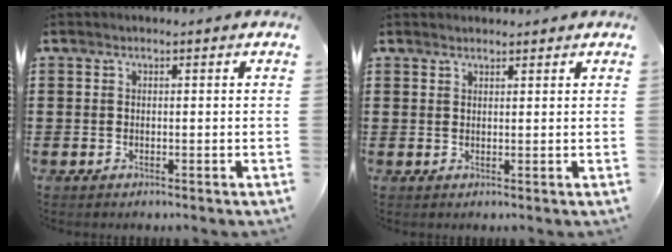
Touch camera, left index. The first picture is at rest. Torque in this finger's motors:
{"motor_torque": [2.14, 0.00, 0.25, 0.09]}